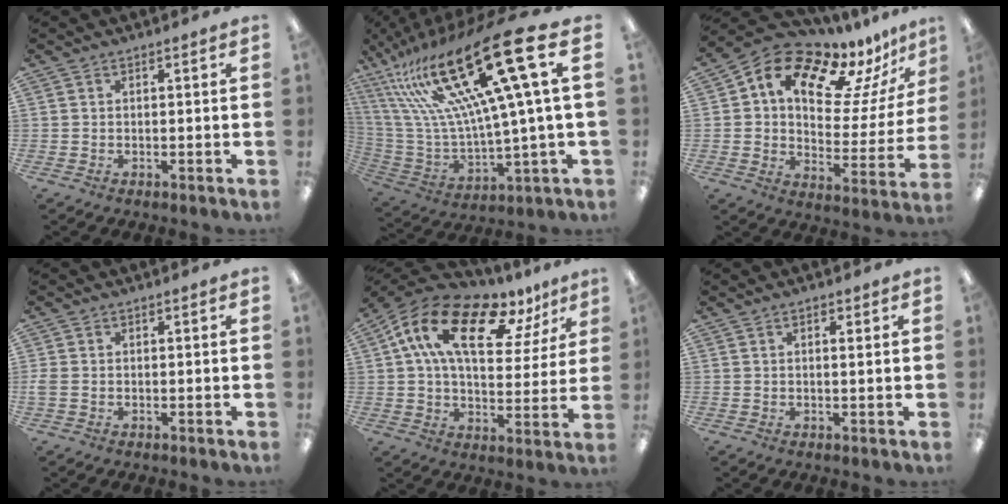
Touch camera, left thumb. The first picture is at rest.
{"total": 32.3, "force": [13.3, 9.5, 27.9], "torque": [-0.538, -0.085, 0.213]}
{"total": 14.2, "force": [10.2, 6.8, 7.2], "torque": [-0.135, -0.074, 0.175]}
{"total": 1.4, "force": [-0.1, 0.9, 1.0], "torque": [-0.020, 0.004, -0.002]}
{"total": 18.7, "force": [10.3, 9.0, 12.7], "torque": [-0.239, -0.043, 0.177]}
{"total": 1.4, "force": [0.6, 0.3, 1.2], "torque": [-0.018, -0.004, 0.010]}